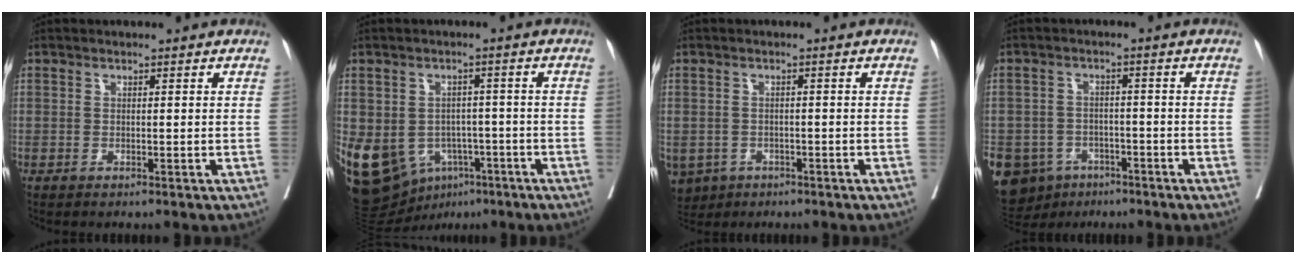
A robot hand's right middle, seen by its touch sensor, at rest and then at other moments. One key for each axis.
{"total": 14.7, "fx": -6.5, "fy": 10.9, "fz": 7.4, "tx": -0.161, "ty": 0.013, "tz": -0.088}
{"total": 7.1, "fx": -3.8, "fy": 5.7, "fz": 2.1, "tx": -0.057, "ty": 0.001, "tz": -0.054}
{"total": 14.0, "fx": -7.8, "fy": 10.8, "fz": 4.5, "tx": -0.127, "ty": 0.005, "tz": -0.106}